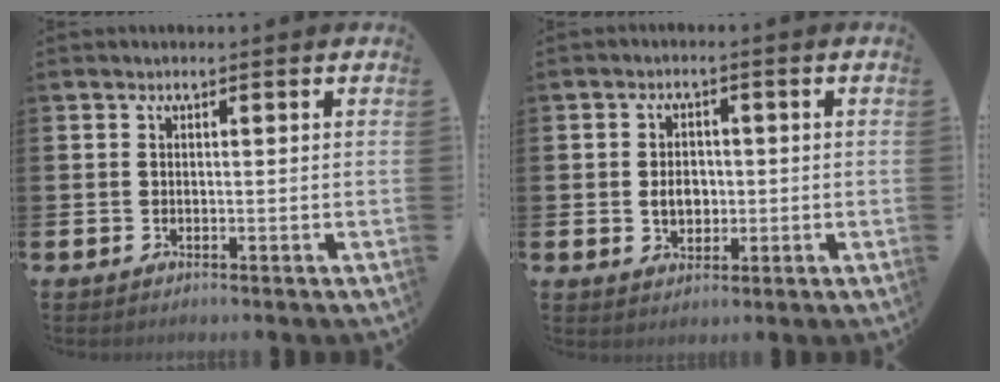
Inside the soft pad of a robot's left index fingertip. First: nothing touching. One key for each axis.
{"total": 3.4, "fx": -0.2, "fy": 2.6, "fz": 2.2, "tx": -0.022, "ty": -0.002, "tz": -0.012}